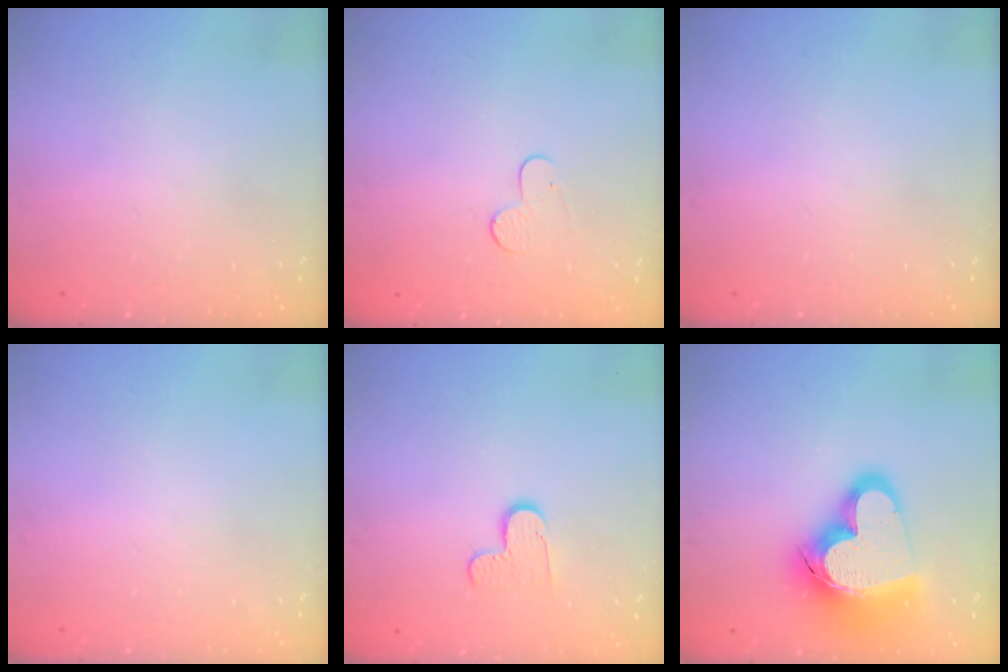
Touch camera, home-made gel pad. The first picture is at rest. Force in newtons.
{"total": 4.9, "press": 4.8, "slide": 0.5}
{"total": 0.0}
{"total": 0.0}
{"total": 6.1, "press": 6.1, "slide": 0.4}
{"total": 23.0, "press": 22.9, "slide": 2.3}